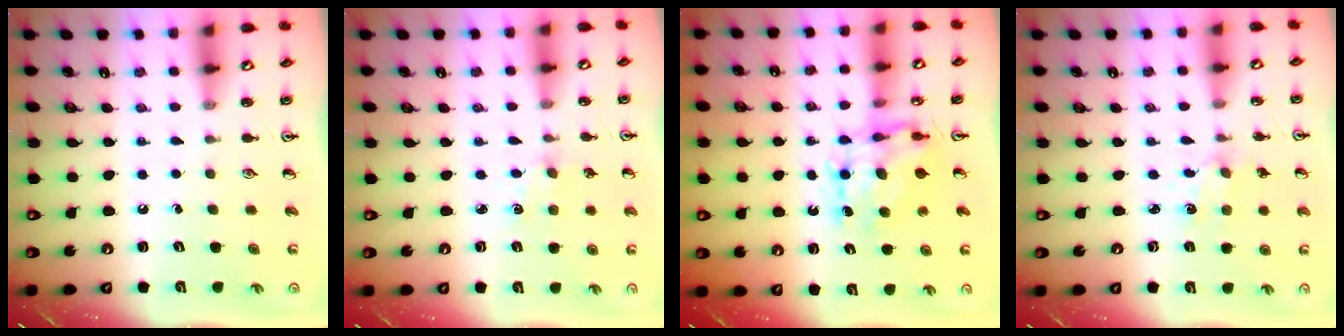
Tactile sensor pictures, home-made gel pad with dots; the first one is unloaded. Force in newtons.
{"total": 1.3, "press": 1.3, "slide": 0.2}
{"total": 9.2, "press": 9.2, "slide": 0.7}
{"total": 2.7, "press": 2.7, "slide": 0.3}